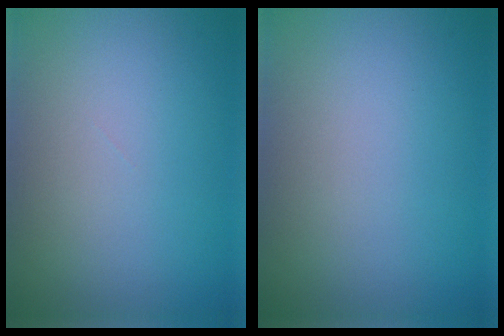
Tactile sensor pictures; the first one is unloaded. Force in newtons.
{"total": 0.0}